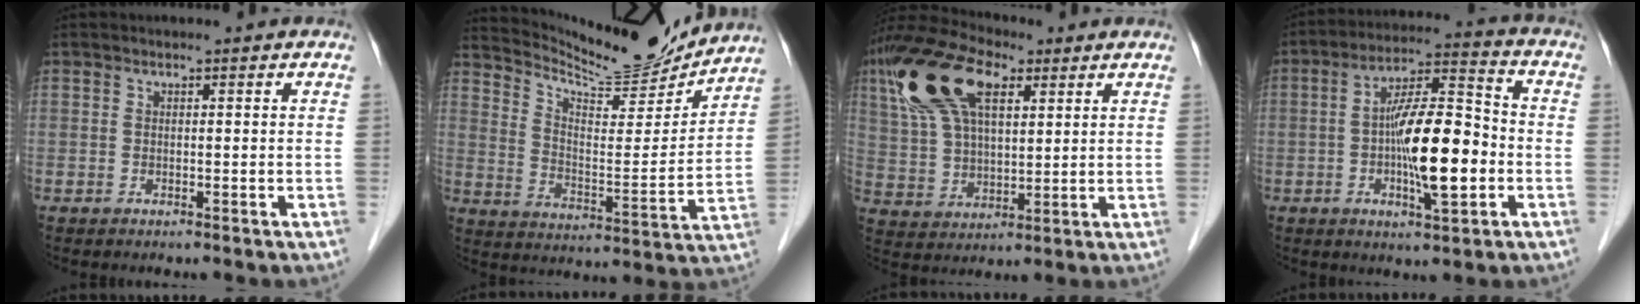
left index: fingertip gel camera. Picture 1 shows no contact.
{"total": 14.2, "force": [13.9, 0.9, 2.5], "torque": [-0.051, -0.025, 0.209]}
{"total": 14.2, "force": [6.8, 6.4, 10.7], "torque": [-0.231, 0.033, 0.130]}
{"total": 12.7, "force": [-2.4, 2.7, 12.2], "torque": [-0.219, 0.008, -0.040]}